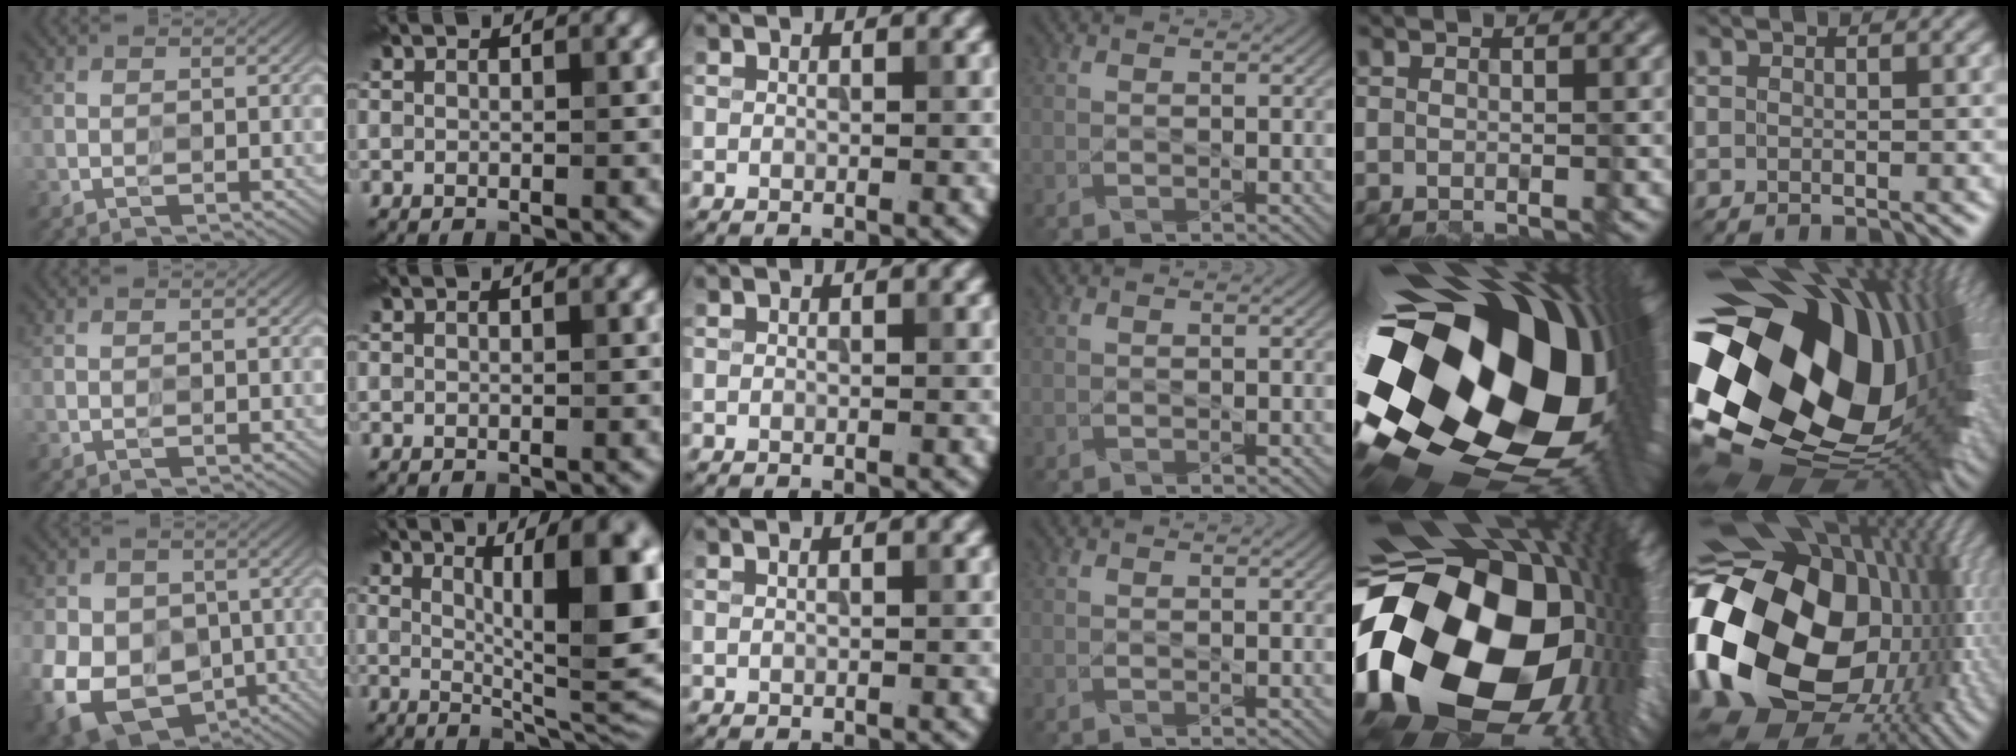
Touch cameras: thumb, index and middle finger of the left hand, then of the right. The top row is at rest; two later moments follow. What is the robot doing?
{"motion": "wipe", "object": "plastic plate"}